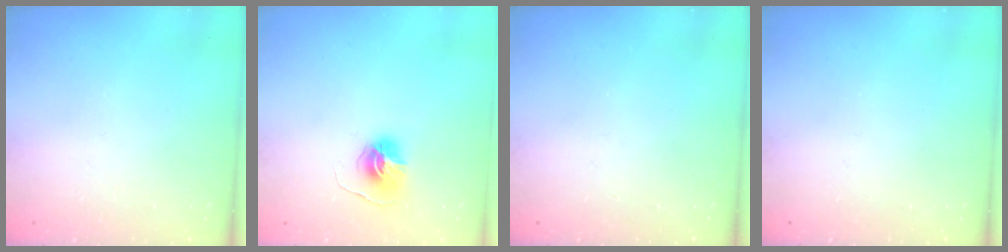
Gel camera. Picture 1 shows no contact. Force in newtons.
{"total": 6.0, "press": 6.0, "slide": 0.6}
{"total": 0.0}
{"total": 0.0}